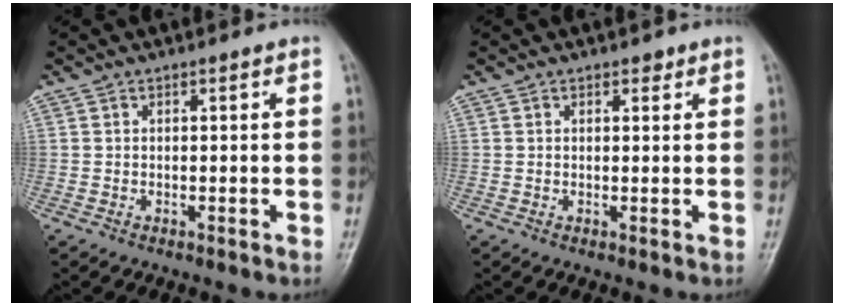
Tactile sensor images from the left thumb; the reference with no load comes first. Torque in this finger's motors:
{"motor_torque": [-0.14, -0.05, 0.01, 0.14, -0.12]}